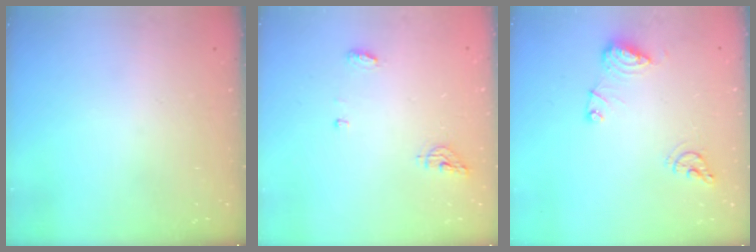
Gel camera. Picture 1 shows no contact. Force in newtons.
{"total": 9.0, "press": 5.9, "slide": 6.9}
{"total": 10.5, "press": 10.4, "slide": 1.1}